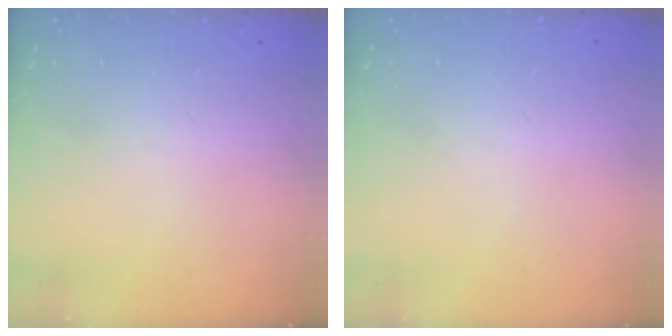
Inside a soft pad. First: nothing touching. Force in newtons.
{"total": 0.0}